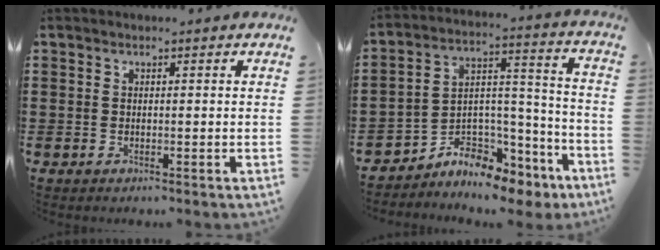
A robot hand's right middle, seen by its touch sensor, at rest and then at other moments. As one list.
[{"total": 6.4, "force": [-5.7, 2.7, 1.0], "torque": [-0.022, 0.002, -0.108]}]